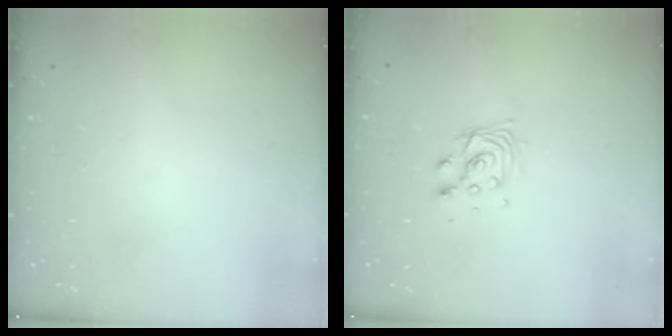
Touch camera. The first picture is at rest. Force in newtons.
{"total": 7.6, "press": 7.6, "slide": 0.5}